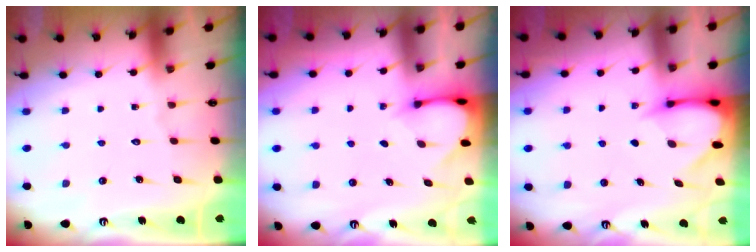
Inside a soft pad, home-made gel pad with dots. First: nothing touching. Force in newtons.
{"total": 3.1, "press": 3.1, "slide": 0.2}
{"total": 3.7, "press": 3.7, "slide": 0.2}